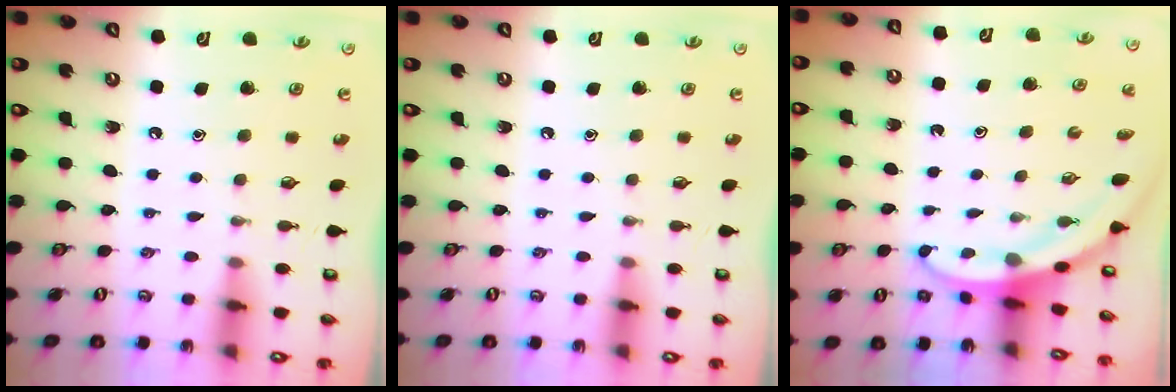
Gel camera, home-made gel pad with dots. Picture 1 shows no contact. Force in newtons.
{"total": 0.0}
{"total": 3.2, "press": 3.2, "slide": 0.1}